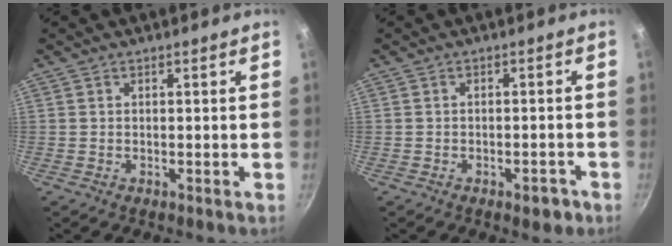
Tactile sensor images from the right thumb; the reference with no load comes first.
{"total": 3.3, "force": [-1.9, 1.6, 2.2], "torque": [-0.021, 0.017, -0.017]}